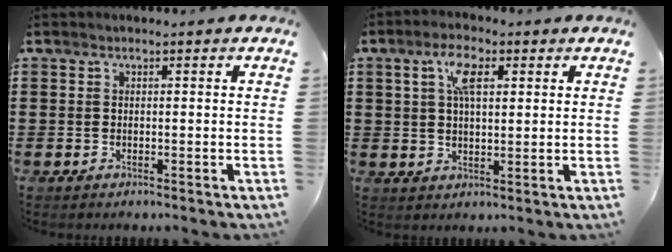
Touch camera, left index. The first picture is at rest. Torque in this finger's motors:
{"motor_torque": [0.58, 0.43, 0.36, 0.03]}